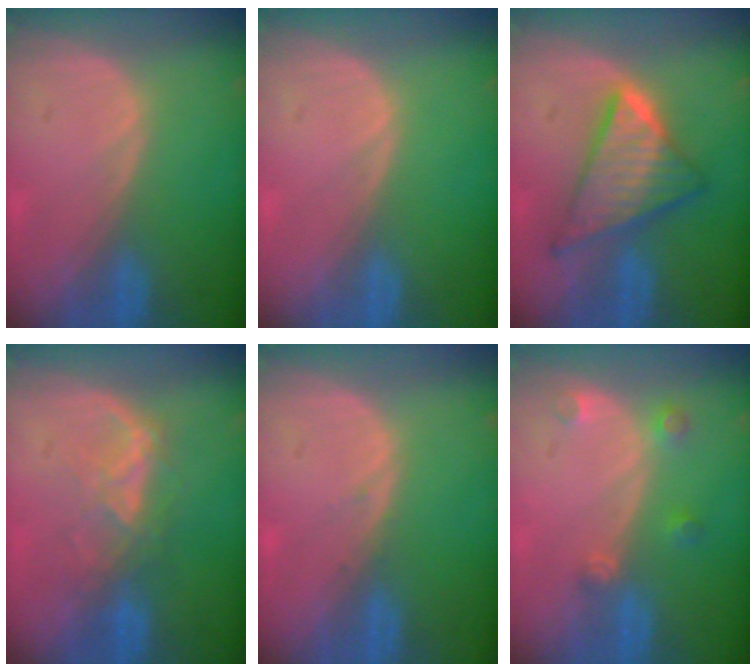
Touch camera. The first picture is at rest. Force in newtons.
{"total": 0.0}
{"total": 9.2, "press": 9.2, "slide": 0.7}
{"total": 4.6, "press": 4.6, "slide": 0.6}
{"total": 0.6, "press": 0.3, "slide": 0.5}
{"total": 2.6, "press": 2.6, "slide": 0.2}